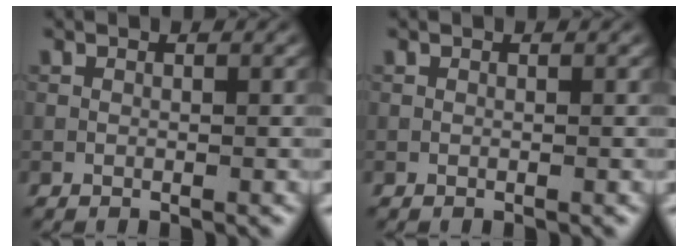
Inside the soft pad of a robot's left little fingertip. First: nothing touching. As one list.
[{"total": 0.0}]